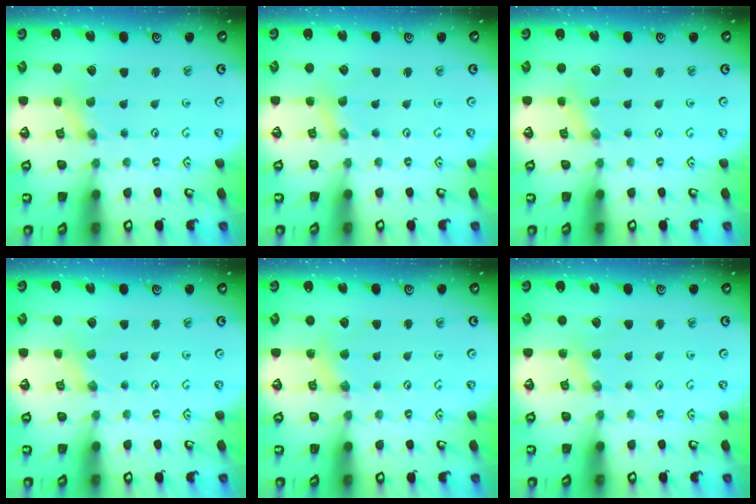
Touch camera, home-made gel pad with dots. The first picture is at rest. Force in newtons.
{"total": 1.4, "press": 1.4, "slide": 0.3}
{"total": 1.1, "press": 1.1, "slide": 0.2}
{"total": 1.1, "press": 1.1, "slide": 0.3}
{"total": 4.8, "press": 4.8, "slide": 0.5}
{"total": 3.4, "press": 3.3, "slide": 0.4}